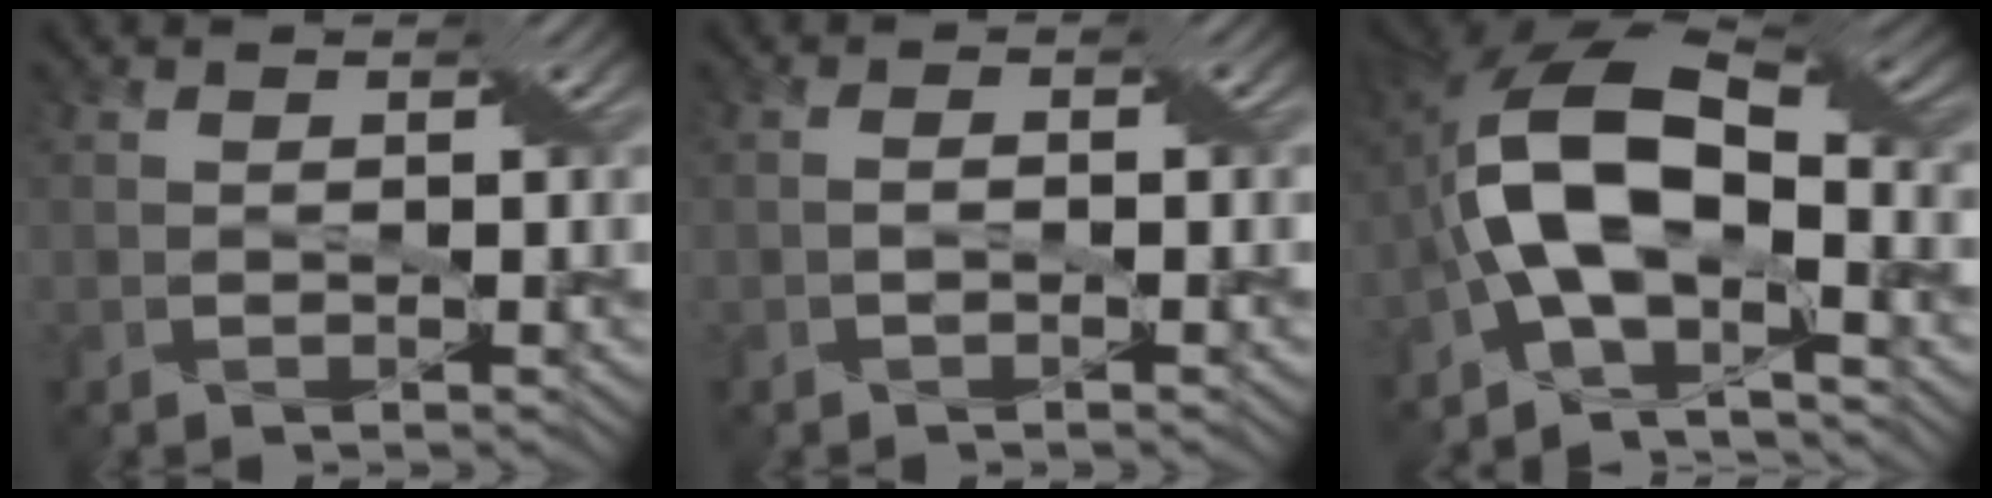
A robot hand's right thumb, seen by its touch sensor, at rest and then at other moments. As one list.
[{"total": 0.9, "force": [-0.6, -0.1, 0.7], "torque": [-0.013, 0.004, -0.016]}, {"total": 13.3, "force": [-2.8, 6.4, 11.3], "torque": [-0.195, 0.011, -0.069]}]